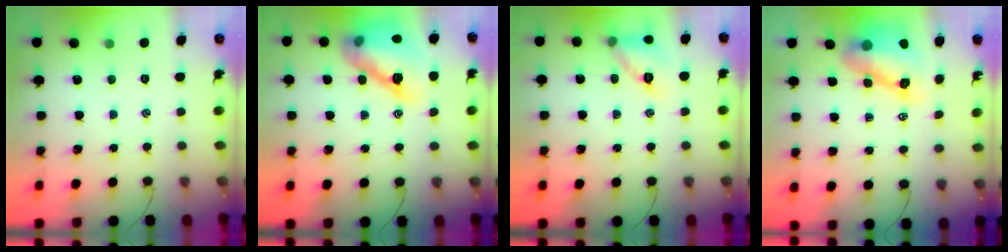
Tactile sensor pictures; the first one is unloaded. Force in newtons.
{"total": 15.4, "press": 14.9, "slide": 3.6}
{"total": 11.1, "press": 10.8, "slide": 2.7}
{"total": 9.9, "press": 9.5, "slide": 2.8}